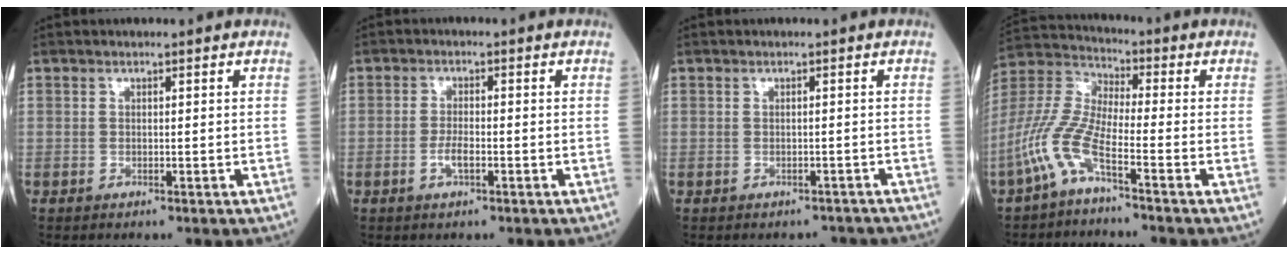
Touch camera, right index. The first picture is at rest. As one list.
[{"total": 2.4, "force": [-0.9, 0.6, 2.2], "torque": [-0.044, 0.000, -0.018]}, {"total": 2.8, "force": [-2.5, 1.2, 0.2], "torque": [0.002, 0.009, -0.028]}, {"total": 9.0, "force": [-4.8, 1.4, 7.4], "torque": [-0.186, 0.003, -0.108]}]